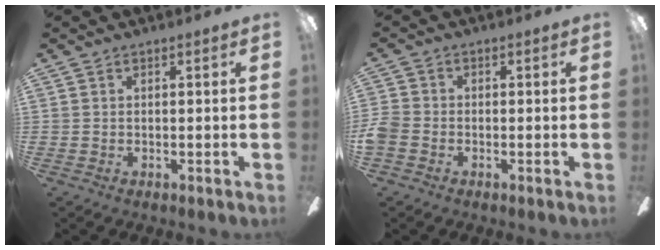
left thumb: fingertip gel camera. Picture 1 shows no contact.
{"total": 3.5, "force": [-1.5, 2.7, 1.6], "torque": [-0.029, 0.012, -0.029]}